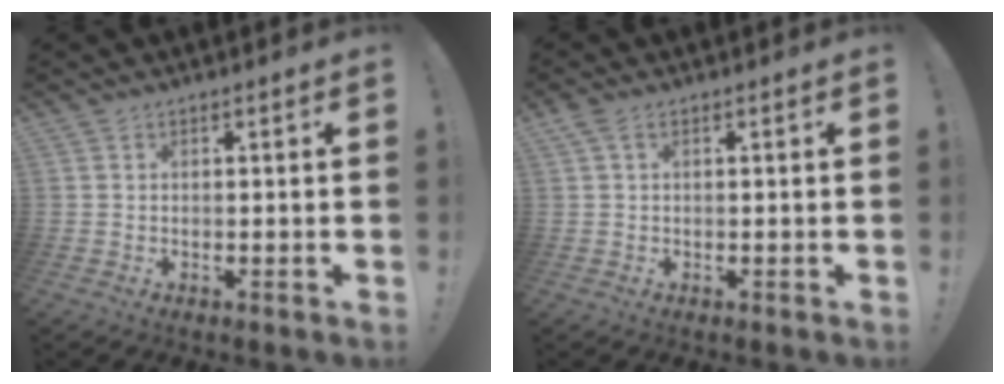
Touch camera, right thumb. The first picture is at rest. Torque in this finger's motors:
{"motor_torque": [0.09, 1.04, 0.48, 0.23, 0.21]}